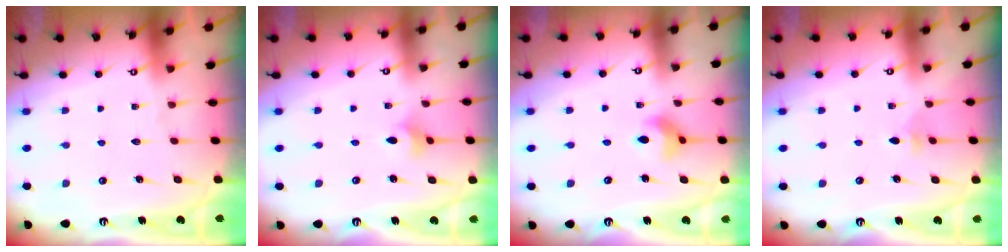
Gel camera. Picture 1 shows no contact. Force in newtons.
{"total": 2.9, "press": 2.8, "slide": 0.6}
{"total": 7.1, "press": 7.1, "slide": 0.5}
{"total": 2.8, "press": 2.7, "slide": 0.8}